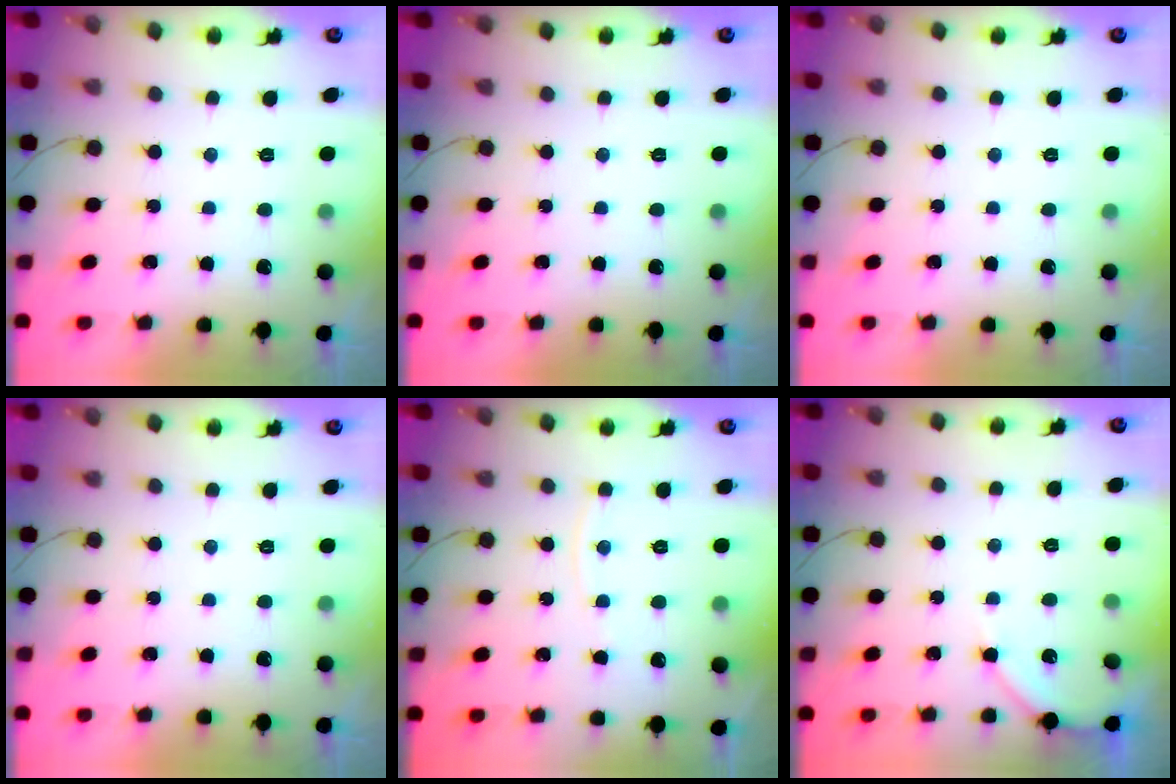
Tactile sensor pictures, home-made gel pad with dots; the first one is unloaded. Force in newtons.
{"total": 0.0}
{"total": 0.0}
{"total": 0.0}
{"total": 4.6, "press": 4.5, "slide": 0.7}
{"total": 4.9, "press": 4.9, "slide": 0.6}